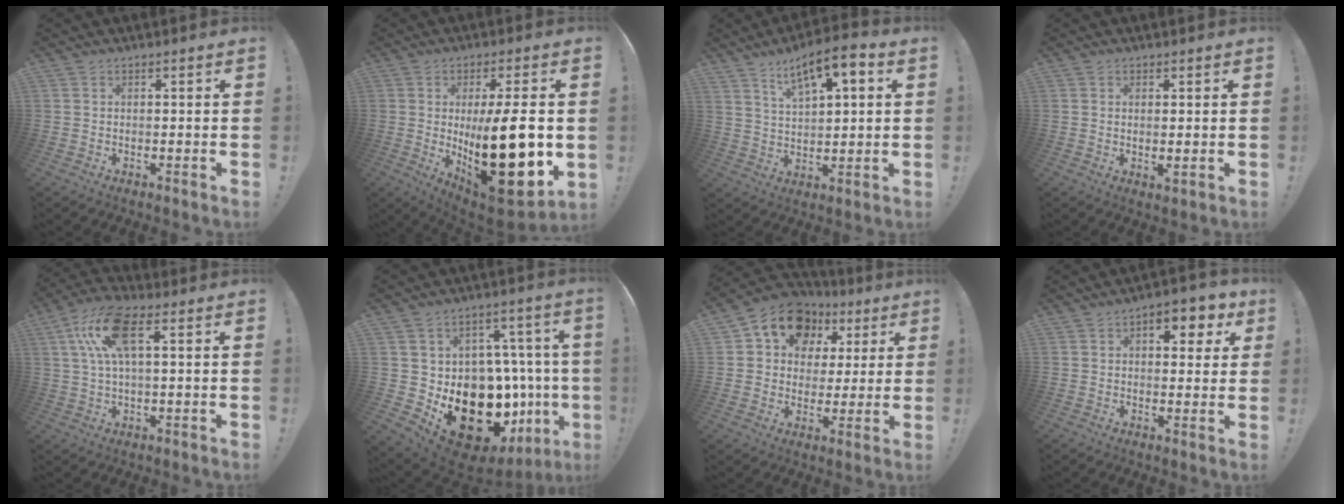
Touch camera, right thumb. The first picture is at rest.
{"total": 23.2, "force": [-0.8, 7.6, 21.8], "torque": [-0.347, -0.027, -0.002]}
{"total": 10.3, "force": [5.6, 3.4, 8.0], "torque": [-0.135, -0.020, 0.095]}
{"total": 2.0, "force": [0.8, 0.5, 1.7], "torque": [-0.019, -0.008, 0.014]}
{"total": 13.5, "force": [3.9, 5.3, 11.8], "torque": [-0.233, 0.006, 0.069]}
{"total": 23.8, "force": [-7.8, 16.1, 15.7], "torque": [-0.202, 0.026, -0.072]}
{"total": 13.1, "force": [5.9, 10.2, 5.7], "torque": [-0.087, -0.030, 0.110]}
{"total": 7.5, "force": [3.1, 4.2, 5.4], "torque": [-0.052, -0.010, 0.047]}